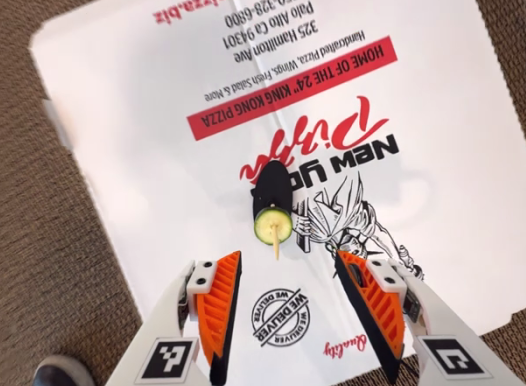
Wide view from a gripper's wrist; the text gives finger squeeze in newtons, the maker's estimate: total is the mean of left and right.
{"total": 0.0}